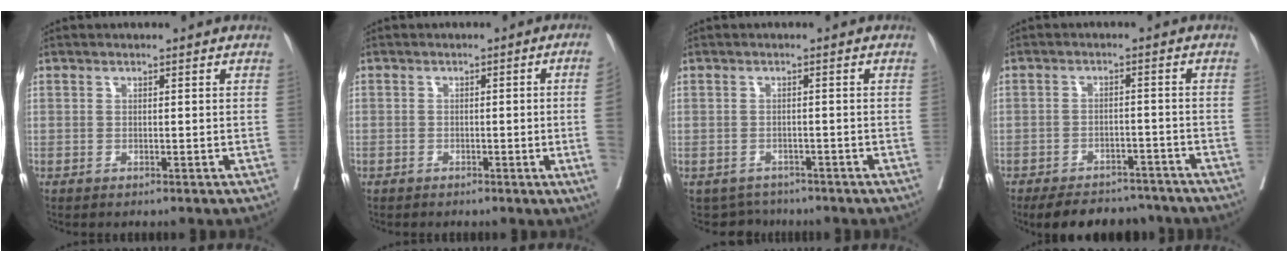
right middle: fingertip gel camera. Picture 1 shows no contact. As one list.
[{"total": 4.5, "force": [-1.0, -1.1, 4.3], "torque": [-0.047, -0.003, -0.017]}, {"total": 3.3, "force": [-2.9, 1.5, -0.6], "torque": [0.009, 0.002, -0.044]}, {"total": 11.1, "force": [-9.6, 4.5, 3.2], "torque": [-0.038, 0.008, -0.124]}]